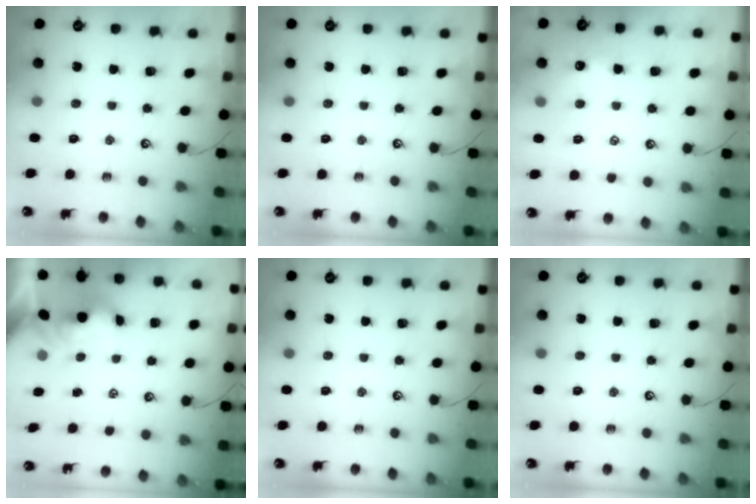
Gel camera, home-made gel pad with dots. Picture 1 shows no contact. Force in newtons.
{"total": 0.0}
{"total": 1.9, "press": 1.9, "slide": 0.4}
{"total": 1.5, "press": 1.3, "slide": 0.7}
{"total": 0.0}
{"total": 0.0}